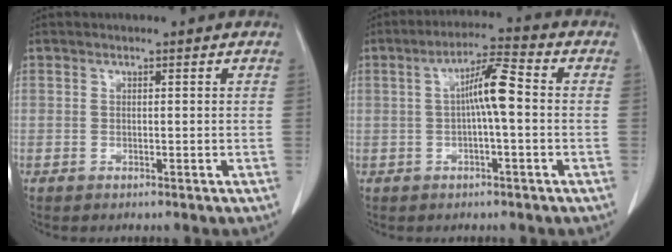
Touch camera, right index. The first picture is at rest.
{"total": 6.5, "force": [0.0, 0.6, 6.5], "torque": [-0.116, 0.017, -0.002]}